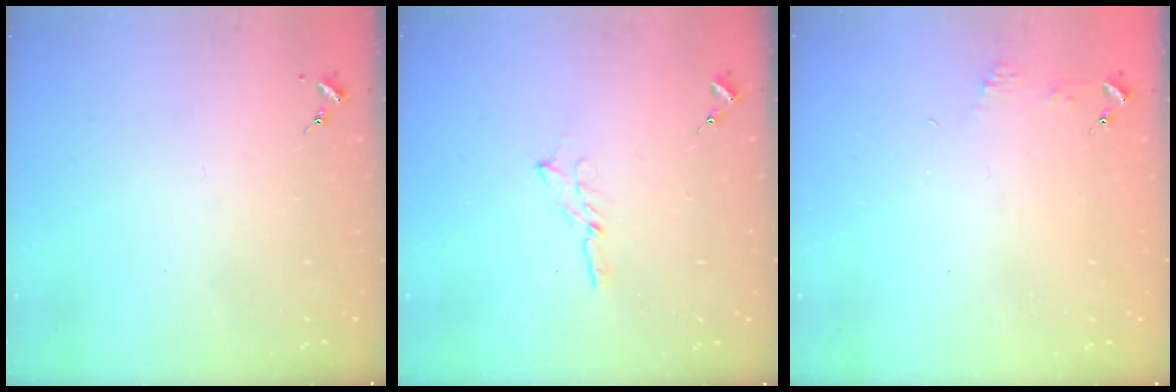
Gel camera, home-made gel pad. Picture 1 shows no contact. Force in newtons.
{"total": 3.7, "press": 3.7, "slide": 0.3}
{"total": 4.0, "press": 3.9, "slide": 0.4}